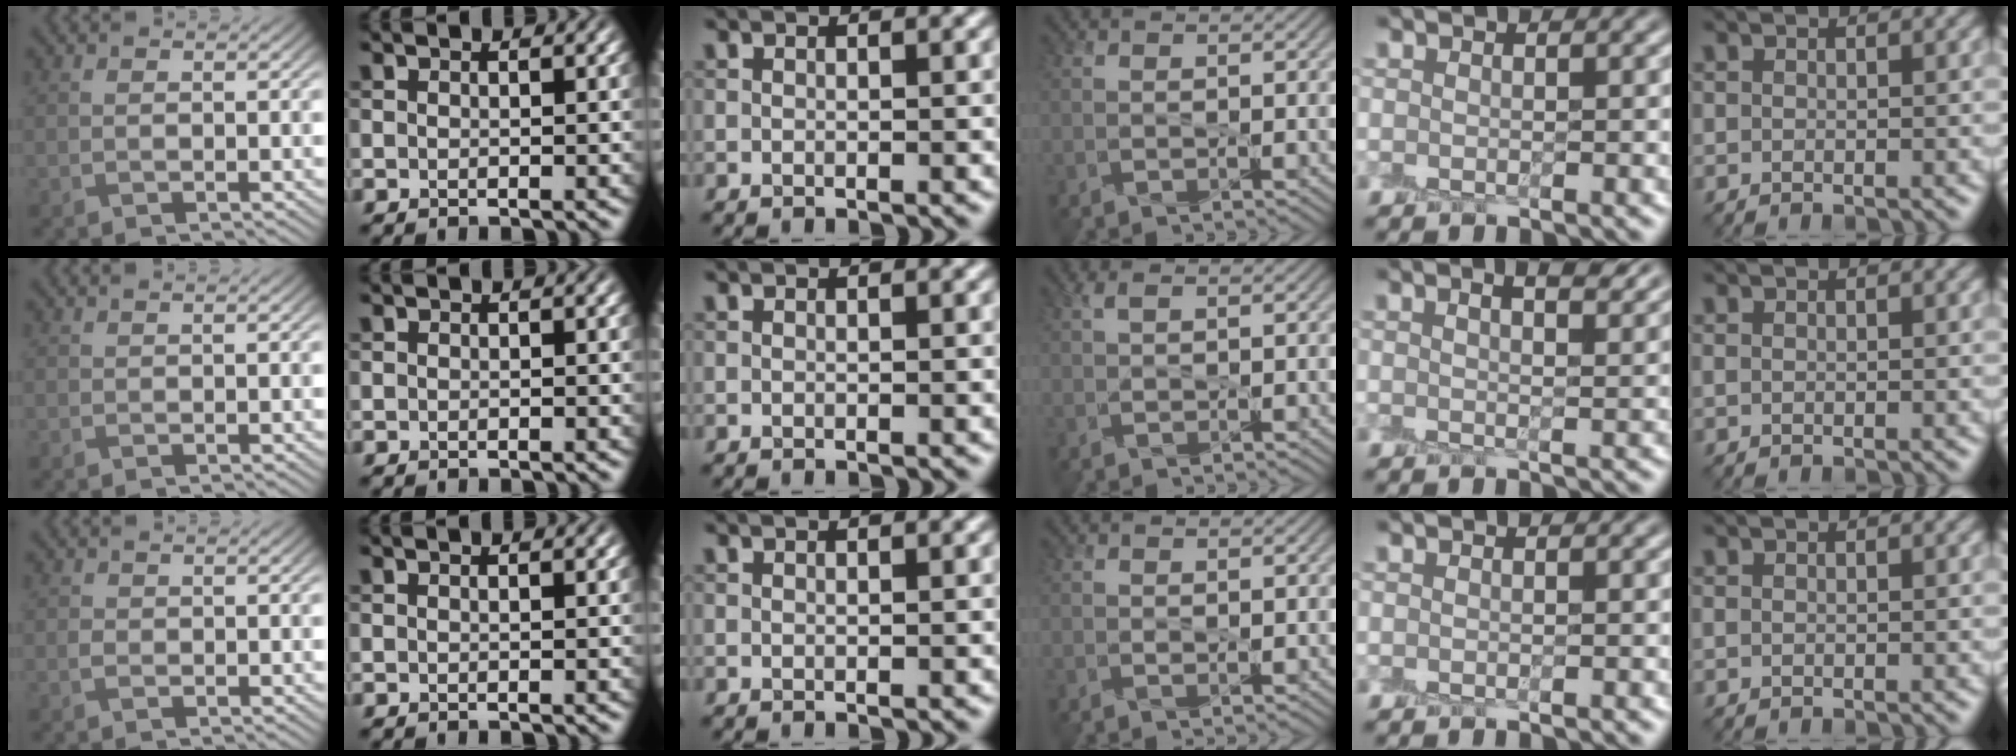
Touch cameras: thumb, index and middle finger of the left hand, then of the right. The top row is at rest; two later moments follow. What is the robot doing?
{"motion": "peel", "object": "shipping label"}